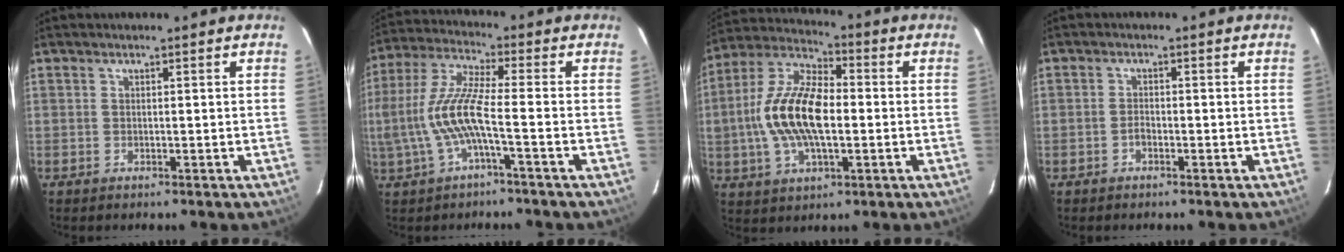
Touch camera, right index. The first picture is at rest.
{"total": 11.9, "force": [-2.9, 1.6, 11.4], "torque": [-0.246, 0.000, -0.048]}
{"total": 16.3, "force": [-1.0, 7.7, 14.4], "torque": [-0.293, 0.010, -0.023]}
{"total": 1.4, "force": [-0.8, 0.9, 0.7], "torque": [-0.014, 0.004, -0.015]}